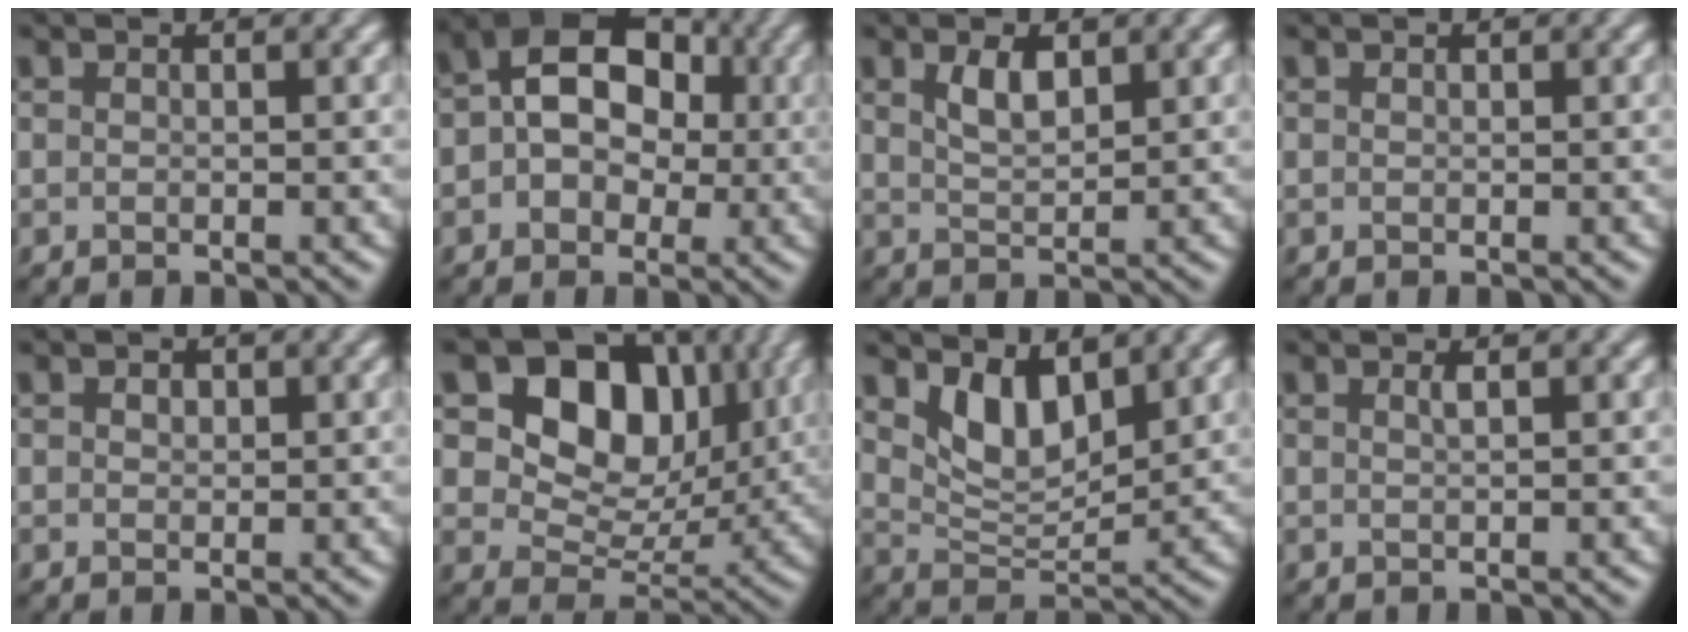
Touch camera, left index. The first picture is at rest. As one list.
[{"total": 9.6, "force": [1.2, 7.0, 6.4], "torque": [-0.083, 0.041, -0.009]}, {"total": 2.5, "force": [1.3, 1.1, 1.8], "torque": [-0.039, -0.001, 0.027]}, {"total": 0.0}, {"total": 0.9, "force": [0.4, 0.7, 0.4], "torque": [-0.008, -0.001, 0.005]}, {"total": 12.0, "force": [4.4, 8.3, 7.4], "torque": [-0.123, 0.008, 0.063]}, {"total": 4.6, "force": [2.7, 2.2, 2.9], "torque": [-0.064, -0.013, 0.050]}, {"total": 0.9, "force": [0.4, 0.3, 0.8], "torque": [-0.009, 0.003, 0.004]}]